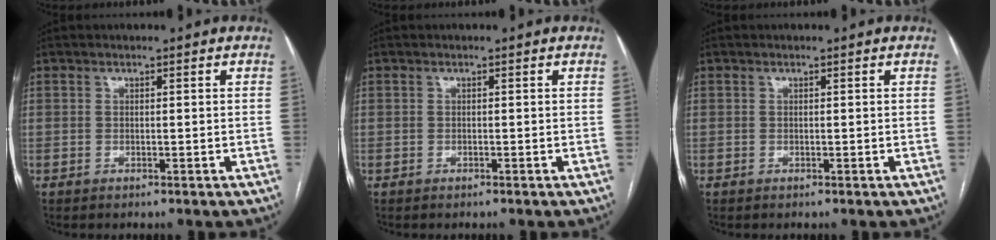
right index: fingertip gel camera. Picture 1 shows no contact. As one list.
[{"total": 0.0}, {"total": 0.0}]